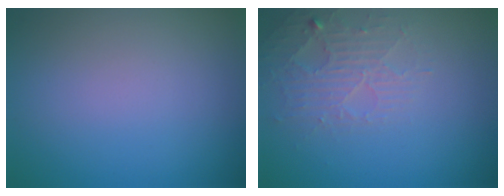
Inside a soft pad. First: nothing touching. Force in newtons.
{"total": 3.1, "press": 3.0, "slide": 0.6}